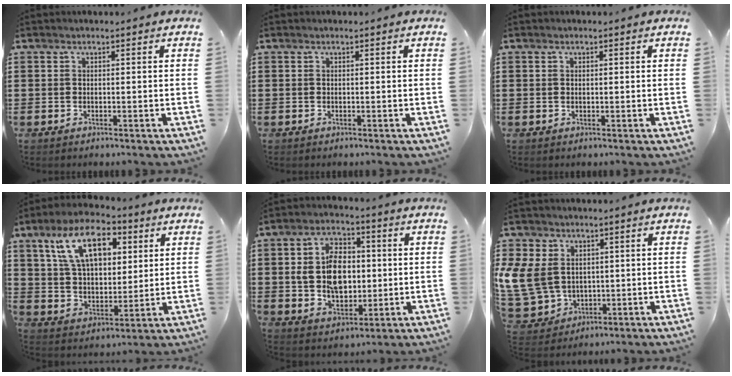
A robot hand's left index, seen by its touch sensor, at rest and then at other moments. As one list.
[{"total": 0.0}, {"total": 0.0}, {"total": 12.5, "force": [6.4, 6.6, 8.5], "torque": [-0.169, 0.011, 0.117]}, {"total": 9.5, "force": [0.4, 6.4, 7.0], "torque": [-0.142, 0.011, 0.002]}, {"total": 8.6, "force": [1.6, 7.5, 3.9], "torque": [-0.141, 0.006, 0.030]}]